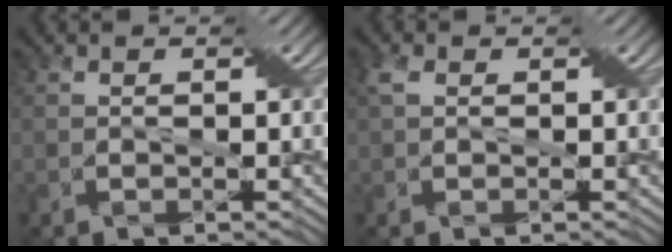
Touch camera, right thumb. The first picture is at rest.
{"total": 2.9, "force": [0.9, 1.7, 2.1], "torque": [-0.055, 0.001, 0.013]}